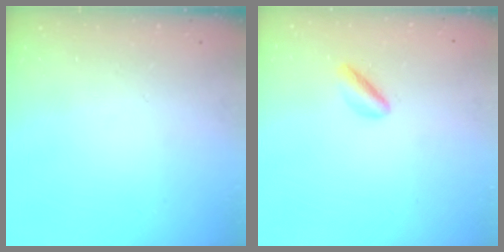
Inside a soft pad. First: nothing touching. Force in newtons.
{"total": 2.5, "press": 2.5, "slide": 0.5}